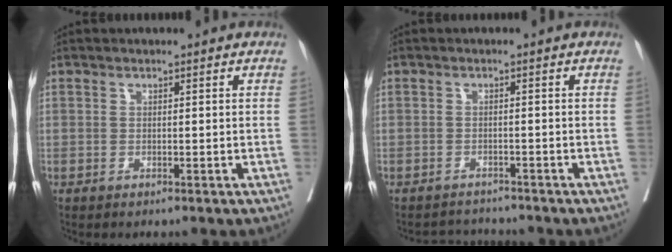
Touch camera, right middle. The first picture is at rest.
{"total": 1.7, "force": [-1.6, 0.3, -0.2], "torque": [0.001, -0.007, -0.026]}